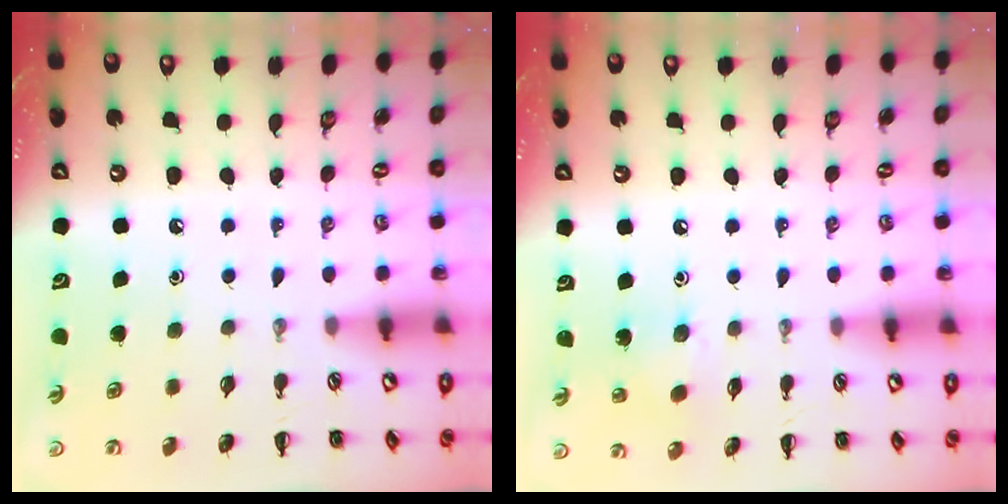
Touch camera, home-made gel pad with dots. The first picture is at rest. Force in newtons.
{"total": 4.3, "press": 4.3, "slide": 0.5}